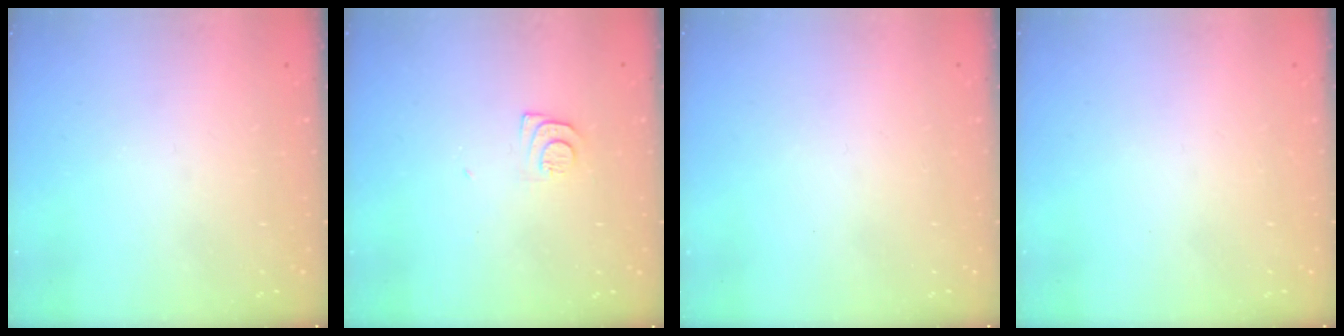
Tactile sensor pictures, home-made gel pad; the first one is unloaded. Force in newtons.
{"total": 7.3, "press": 7.2, "slide": 0.8}
{"total": 1.6, "press": 1.6, "slide": 0.1}
{"total": 1.5, "press": 1.5, "slide": 0.1}